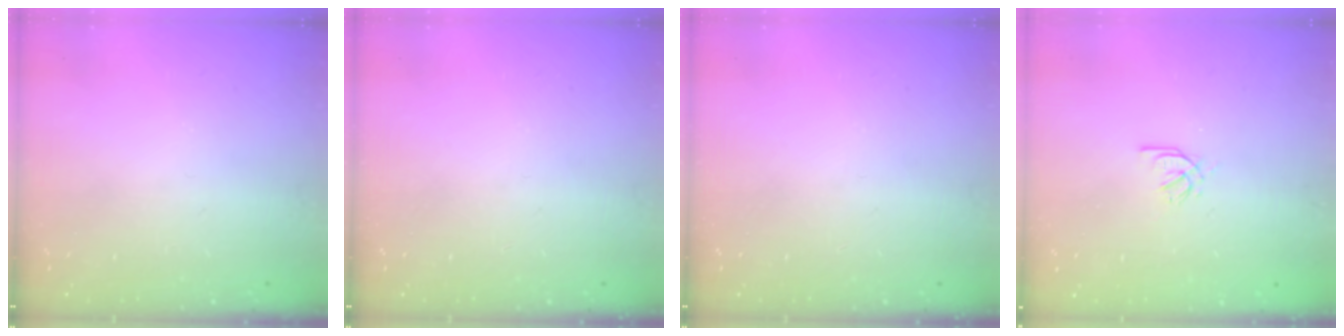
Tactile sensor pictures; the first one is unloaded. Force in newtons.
{"total": 0.0}
{"total": 0.0}
{"total": 1.6, "press": 1.5, "slide": 0.3}